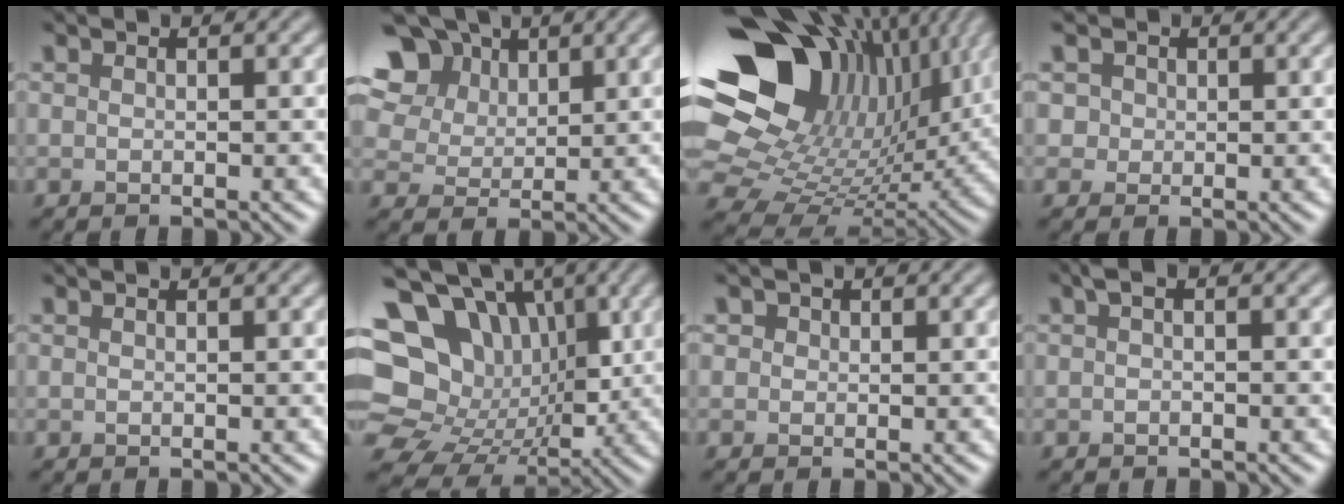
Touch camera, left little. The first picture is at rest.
{"total": 14.2, "force": [6.4, 10.5, 7.2], "torque": [-0.172, 0.045, 0.113]}
{"total": 17.7, "force": [6.1, 11.3, 12.2], "torque": [-0.226, 0.021, 0.127]}
{"total": 4.9, "force": [2.2, 3.9, 2.1], "torque": [-0.046, 0.009, 0.021]}
{"total": 0.0}
{"total": 17.6, "force": [2.3, 13.9, 10.6], "torque": [-0.191, 0.038, 0.033]}
{"total": 2.4, "force": [1.1, 1.8, 1.1], "torque": [-0.034, 0.002, 0.016]}
{"total": 1.0, "force": [0.1, 0.5, 0.8], "torque": [-0.015, 0.007, -0.003]}